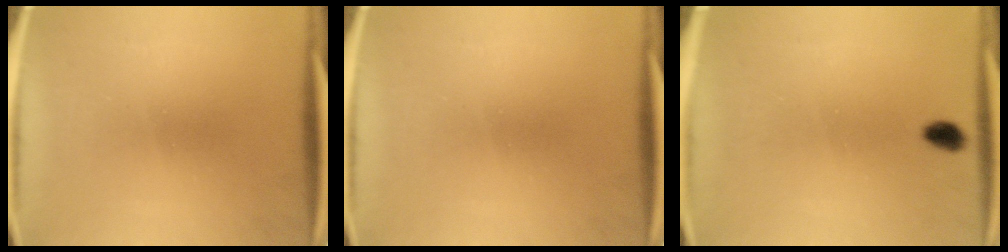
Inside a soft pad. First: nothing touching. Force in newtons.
{"total": 0.0}
{"total": 2.1}